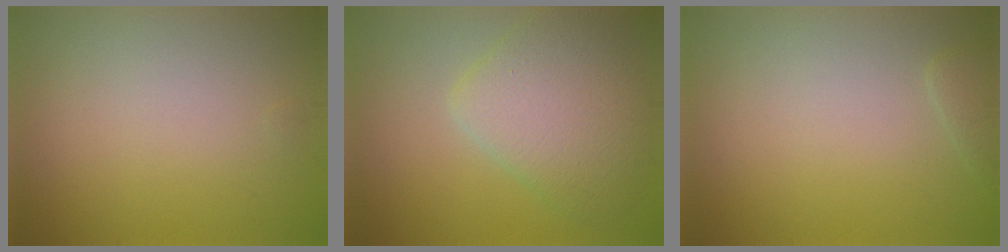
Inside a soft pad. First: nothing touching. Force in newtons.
{"total": 5.9, "press": 5.9, "slide": 0.4}
{"total": 1.2, "press": 1.2, "slide": 0.1}